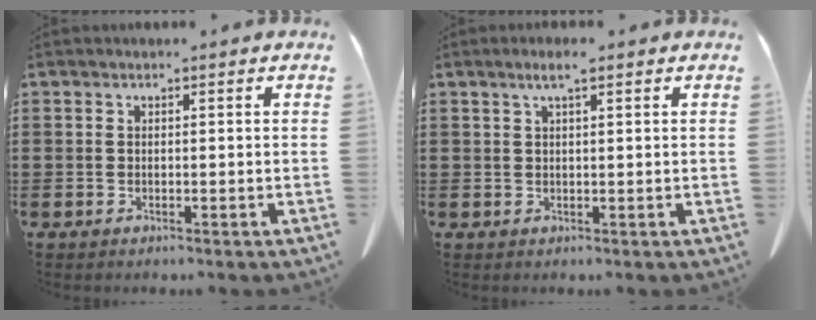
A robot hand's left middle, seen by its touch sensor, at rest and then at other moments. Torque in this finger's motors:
{"motor_torque": [0.51, 0.42, 0.01, 0.03]}